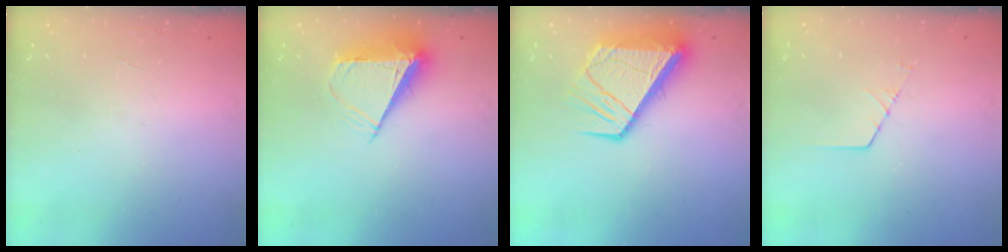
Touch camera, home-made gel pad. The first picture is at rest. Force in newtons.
{"total": 10.1, "press": 10.1, "slide": 0.6}
{"total": 13.8, "press": 13.7, "slide": 1.7}
{"total": 1.3, "press": 1.3, "slide": 0.1}